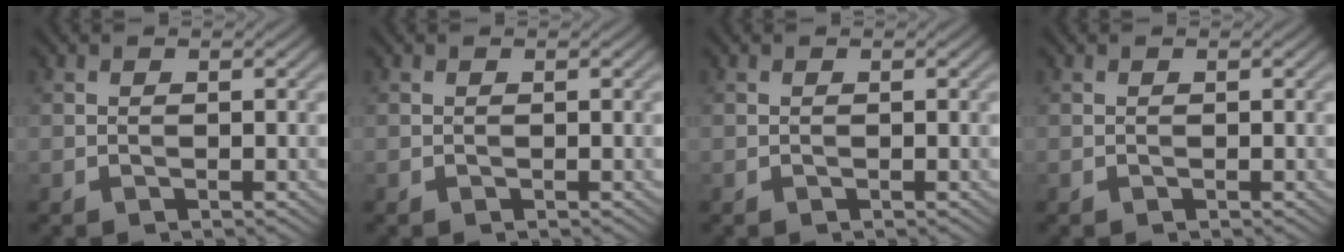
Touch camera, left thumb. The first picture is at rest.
{"total": 0.0}
{"total": 0.0}
{"total": 0.0}